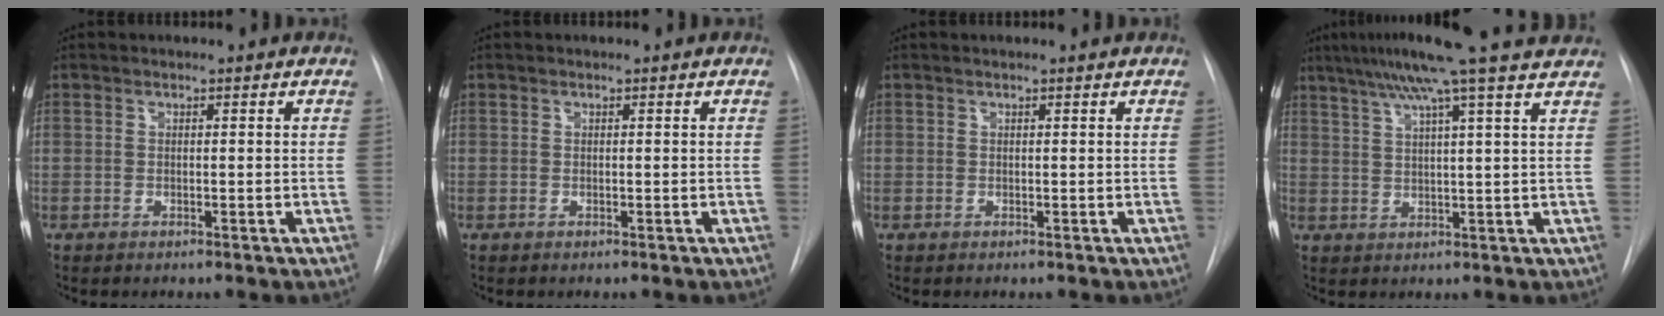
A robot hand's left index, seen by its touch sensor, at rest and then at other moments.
{"total": 0.0}
{"total": 1.6, "force": [1.5, 0.0, 0.5], "torque": [-0.011, 0.013, 0.019]}
{"total": 16.8, "force": [13.7, -1.6, 9.6], "torque": [-0.159, 0.015, 0.179]}